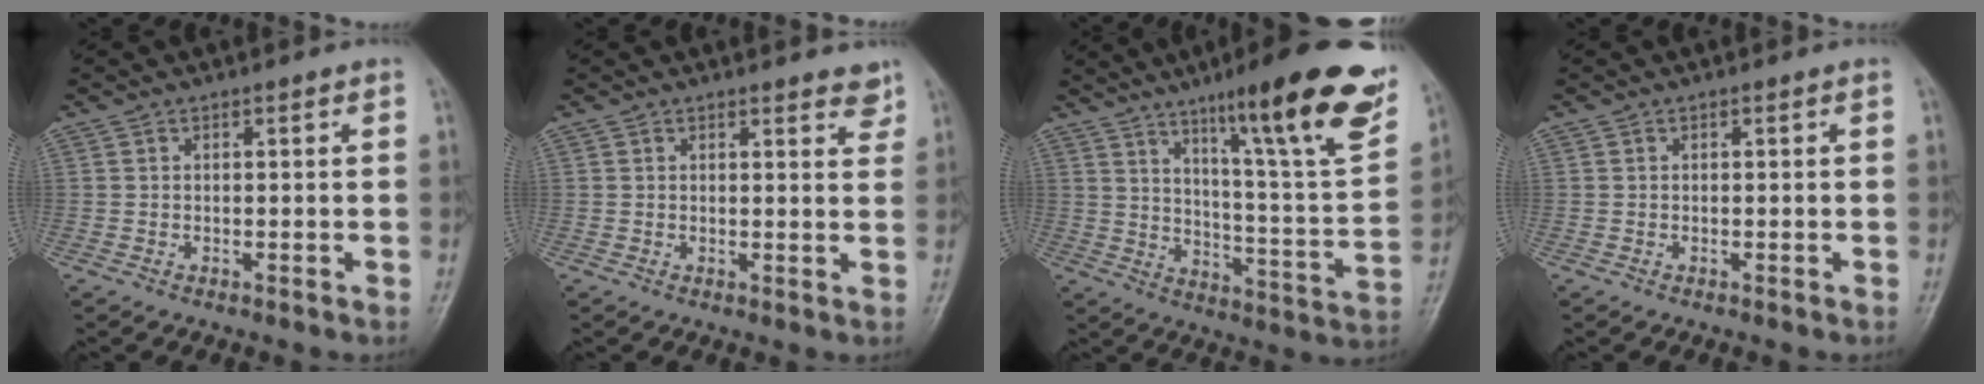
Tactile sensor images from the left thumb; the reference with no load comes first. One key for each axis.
{"total": 3.8, "fx": 3.1, "fy": 1.3, "fz": 1.9, "tx": -0.004, "ty": -0.017, "tz": 0.032}
{"total": 24.9, "fx": 14.4, "fy": 4.0, "fz": 19.9, "tx": -0.258, "ty": -0.052, "tz": 0.215}
{"total": 0.0}